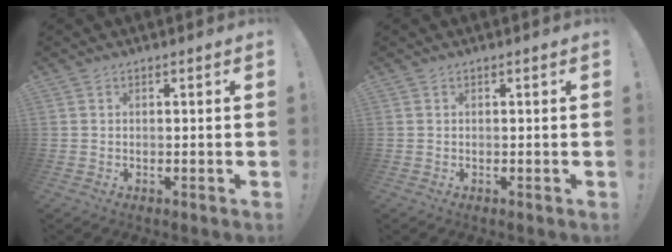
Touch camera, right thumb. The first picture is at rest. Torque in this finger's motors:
{"motor_torque": [-0.10, 0.04, 0.02, -0.02, 0.03]}